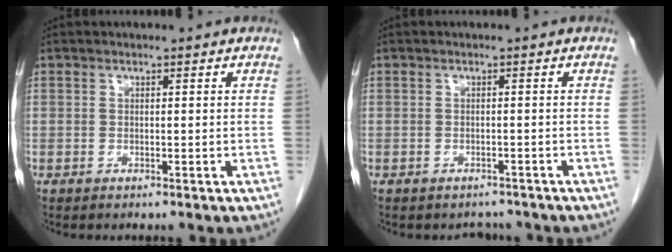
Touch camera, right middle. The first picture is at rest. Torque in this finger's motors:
{"motor_torque": [0.02, -0.01, -0.02, 0.00]}